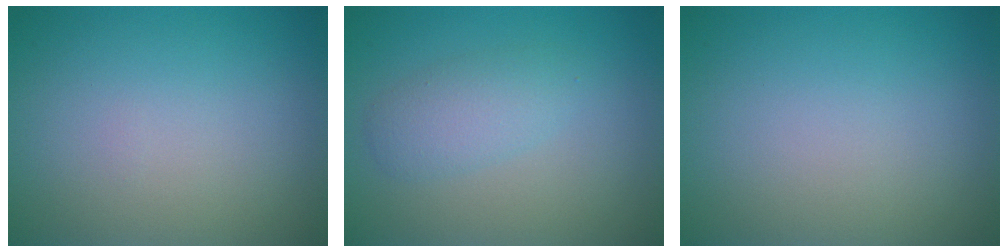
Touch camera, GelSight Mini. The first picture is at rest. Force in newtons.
{"total": 2.5, "press": 2.5, "slide": 0.0}
{"total": 0.0}